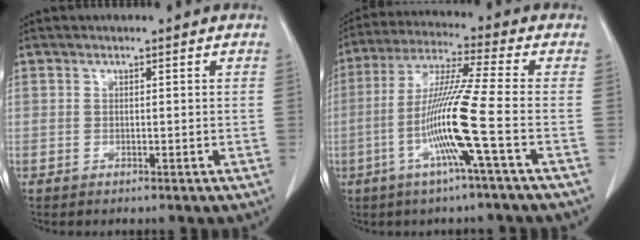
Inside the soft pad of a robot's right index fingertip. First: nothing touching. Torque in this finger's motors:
{"motor_torque": [1.94, -0.20, 1.02, 0.21]}